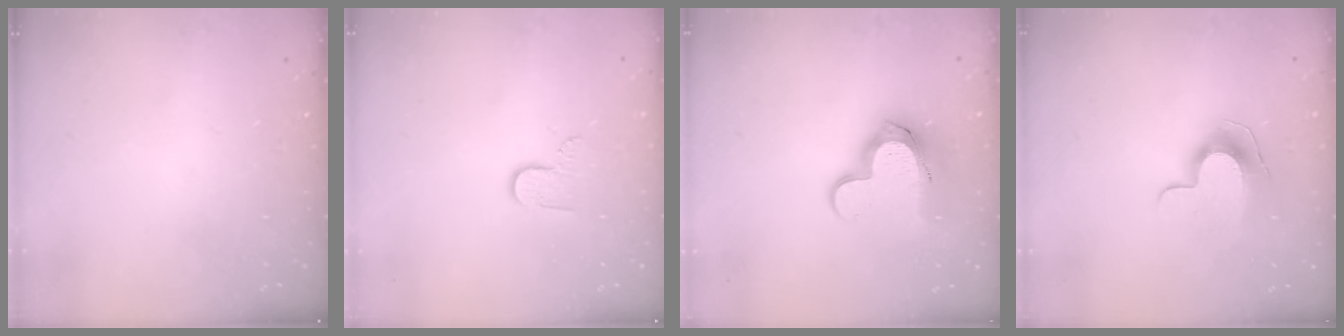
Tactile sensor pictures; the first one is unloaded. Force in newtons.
{"total": 4.6, "press": 4.6, "slide": 0.5}
{"total": 12.2, "press": 12.2, "slide": 1.0}
{"total": 9.6, "press": 9.6, "slide": 0.3}